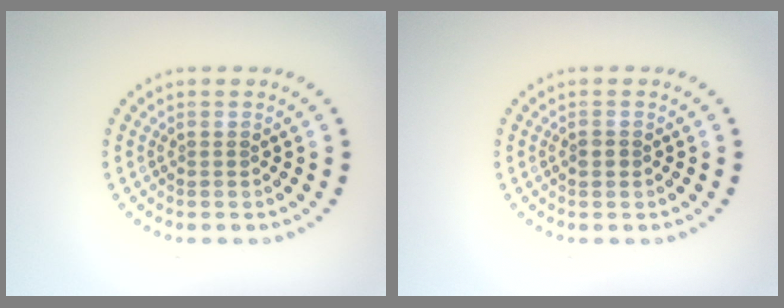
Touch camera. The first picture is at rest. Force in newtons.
{"total": 1.2, "press": 1.2, "slide": 0.2}